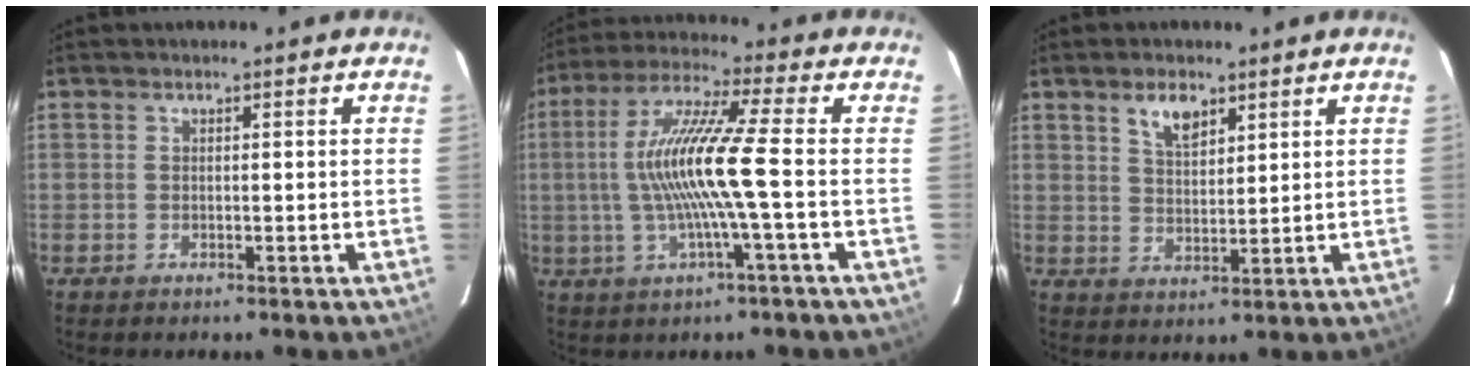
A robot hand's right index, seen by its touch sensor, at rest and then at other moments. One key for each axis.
{"total": 12.7, "fx": -1.3, "fy": -0.8, "fz": 12.6, "tx": -0.243, "ty": 0.004, "tz": -0.023}
{"total": 5.2, "fx": 3.3, "fy": 2.4, "fz": 3.2, "tx": -0.055, "ty": 0.004, "tz": 0.061}